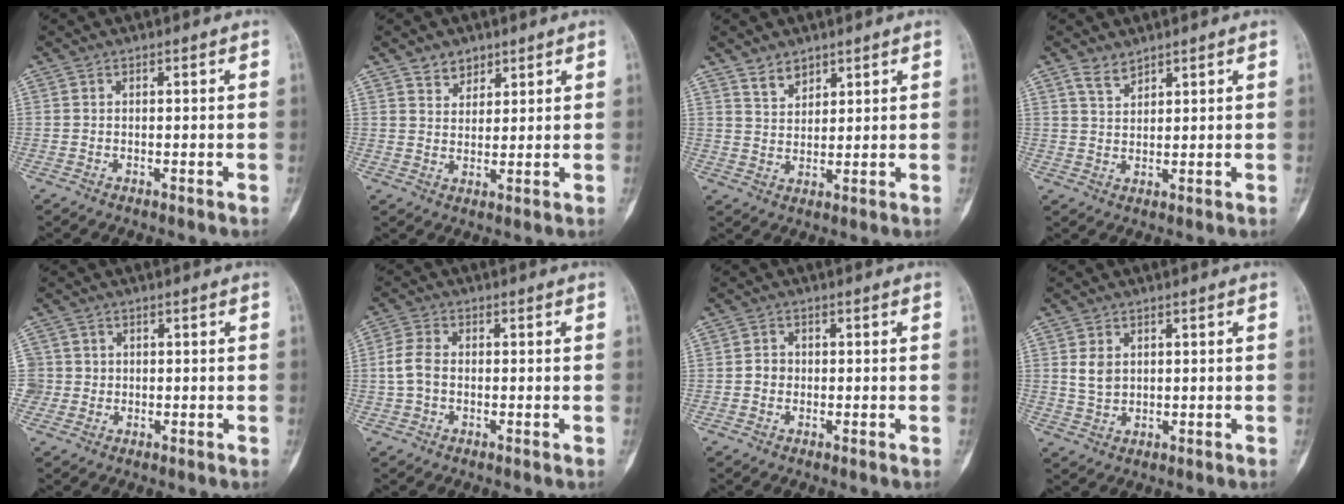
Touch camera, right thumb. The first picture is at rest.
{"total": 4.0, "force": [2.9, 2.6, 1.0], "torque": [0.005, -0.021, 0.051]}
{"total": 4.0, "force": [3.1, 2.2, 1.2], "torque": [-0.004, -0.025, 0.062]}
{"total": 3.0, "force": [2.4, 1.4, 1.2], "torque": [-0.015, -0.015, 0.050]}
{"total": 3.5, "force": [0.2, 3.5, 0.0], "torque": [0.026, 0.007, 0.002]}
{"total": 4.5, "force": [-0.4, 3.2, 3.2], "torque": [-0.070, 0.015, -0.012]}
{"total": 2.1, "force": [-0.3, 1.9, 0.9], "torque": [-0.004, 0.007, -0.008]}
{"total": 3.9, "force": [0.9, 2.9, 2.3], "torque": [-0.031, -0.006, 0.025]}